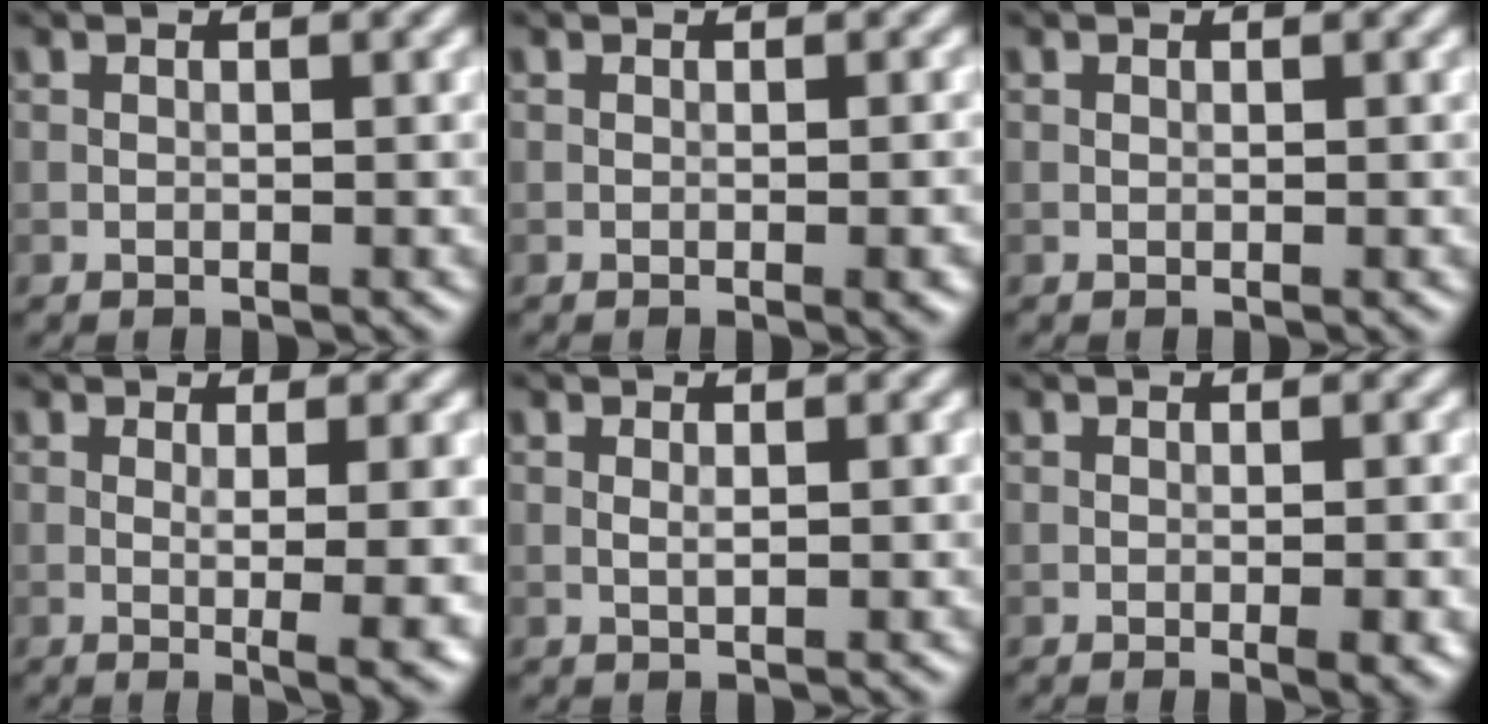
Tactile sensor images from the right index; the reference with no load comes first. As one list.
[{"total": 1.8, "force": [-0.5, 0.4, 1.7], "torque": [-0.018, -0.002, -0.006]}, {"total": 0.0}, {"total": 5.6, "force": [-0.3, 1.2, 5.4], "torque": [-0.074, -0.009, 0.001]}, {"total": 0.7, "force": [0.2, 0.1, 0.6], "torque": [-0.014, 0.000, 0.003]}, {"total": 2.7, "force": [-0.8, 0.6, 2.5], "torque": [-0.033, -0.003, -0.011]}]